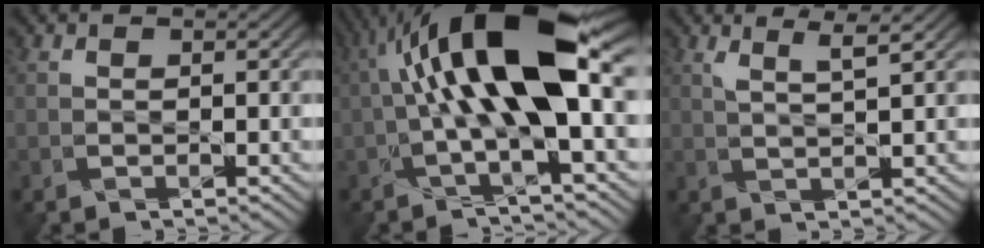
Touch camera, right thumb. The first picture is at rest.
{"total": 14.5, "force": [2.4, 3.8, 13.8], "torque": [-0.250, 0.020, 0.033]}
{"total": 2.3, "force": [1.8, 0.0, 1.5], "torque": [-0.020, 0.006, 0.033]}